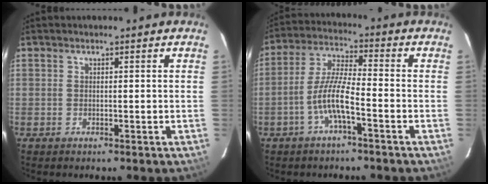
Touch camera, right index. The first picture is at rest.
{"total": 7.6, "force": [-3.4, 1.0, 6.8], "torque": [-0.146, 0.010, -0.064]}